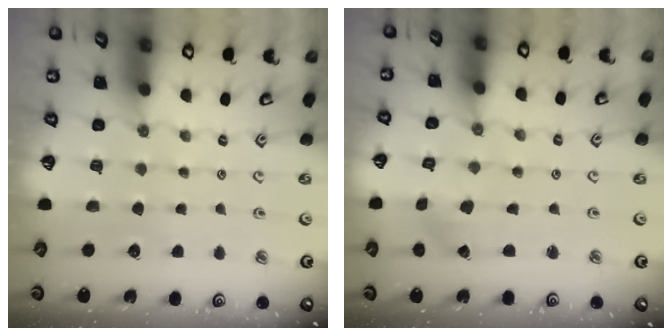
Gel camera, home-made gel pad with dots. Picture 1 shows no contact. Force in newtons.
{"total": 1.0, "press": 1.0, "slide": 0.2}